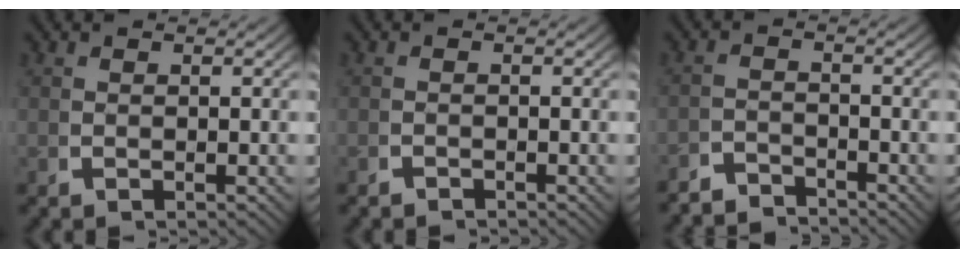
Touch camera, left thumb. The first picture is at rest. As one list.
[{"total": 1.0, "force": [-1.0, 0.2, 0.0], "torque": [0.001, -0.007, -0.016]}, {"total": 3.3, "force": [-3.3, 0.5, -0.1], "torque": [0.008, -0.014, -0.063]}]